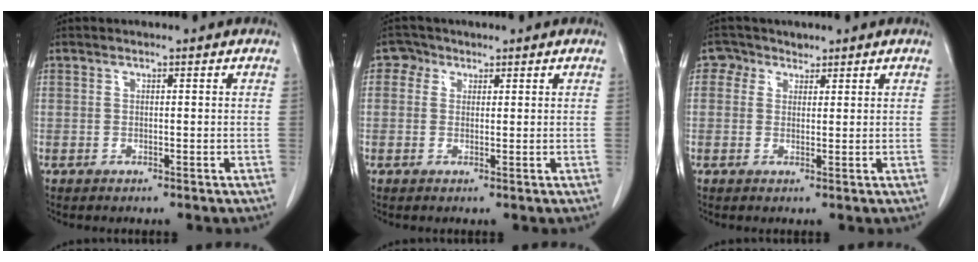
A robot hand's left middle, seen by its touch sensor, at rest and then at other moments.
{"total": 2.0, "force": [1.0, 1.7, 0.3], "torque": [0.002, 0.003, 0.010]}
{"total": 2.5, "force": [1.5, 2.0, -0.1], "torque": [0.008, 0.011, 0.021]}